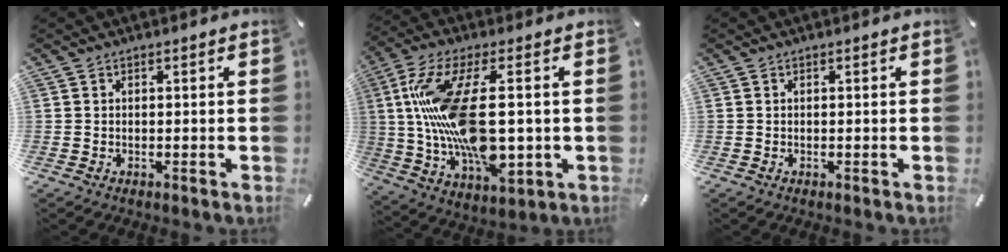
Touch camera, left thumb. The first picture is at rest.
{"total": 21.2, "force": [1.6, 9.1, 19.0], "torque": [-0.393, -0.015, 0.028]}
{"total": 0.0}